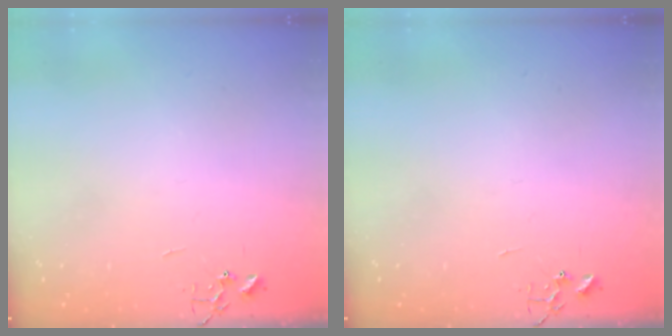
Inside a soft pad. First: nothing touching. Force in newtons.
{"total": 0.0}